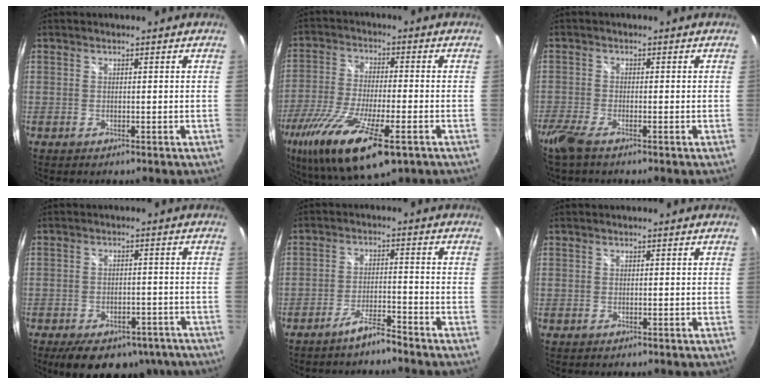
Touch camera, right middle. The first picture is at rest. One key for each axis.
{"total": 21.8, "fx": -11.9, "fy": 6.5, "fz": 17.1, "tx": -0.345, "ty": -0.078, "tz": -0.211}
{"total": 5.1, "fx": -3.9, "fy": 0.9, "fz": 3.2, "tx": -0.087, "ty": -0.018, "tz": -0.079}
{"total": 14.7, "fx": -10.5, "fy": 7.6, "fz": 7.0, "tx": -0.141, "ty": 0.001, "tz": -0.129}
{"total": 4.5, "fx": -4.1, "fy": 0.1, "fz": 1.7, "tx": -0.051, "ty": 0.005, "tz": -0.073}
{"total": 0.0}